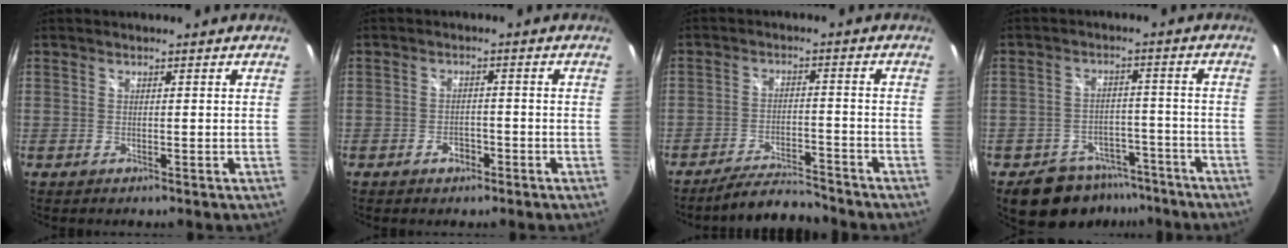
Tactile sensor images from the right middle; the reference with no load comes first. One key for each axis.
{"total": 2.3, "fx": -1.4, "fy": 1.6, "fz": 0.9, "tx": -0.020, "ty": 0.004, "tz": -0.020}
{"total": 8.2, "fx": -7.8, "fy": 0.7, "fz": 2.2, "tx": -0.064, "ty": 0.000, "tz": -0.125}
{"total": 10.4, "fx": -7.7, "fy": 6.4, "fz": 3.1, "tx": -0.074, "ty": 0.016, "tz": -0.097}